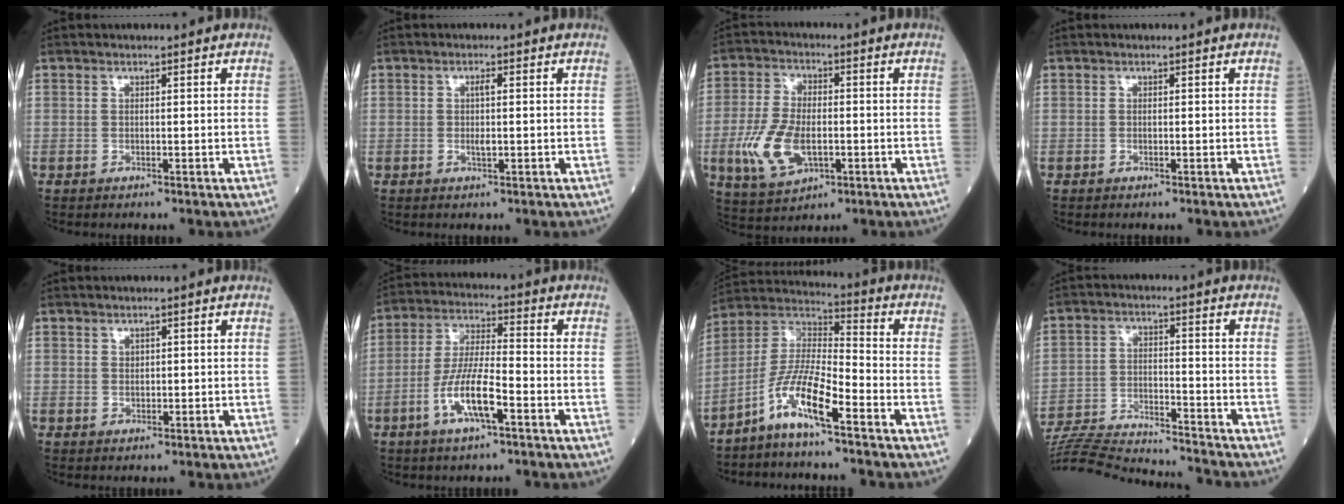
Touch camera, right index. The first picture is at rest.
{"total": 1.7, "force": [0.1, 0.3, 1.7], "torque": [-0.032, 0.000, 0.004]}
{"total": 10.5, "force": [-2.6, 5.3, 8.7], "torque": [-0.196, -0.002, -0.043]}
{"total": 0.0}
{"total": 1.0, "force": [0.5, 0.8, 0.4], "torque": [-0.001, -0.003, 0.008]}
{"total": 9.3, "force": [-3.7, 1.9, 8.3], "torque": [-0.165, -0.002, -0.071]}
{"total": 9.9, "force": [-5.9, 1.1, 7.9], "torque": [-0.167, 0.001, -0.124]}
{"total": 19.4, "force": [-18.5, 1.2, 5.6], "torque": [-0.123, -0.016, -0.287]}